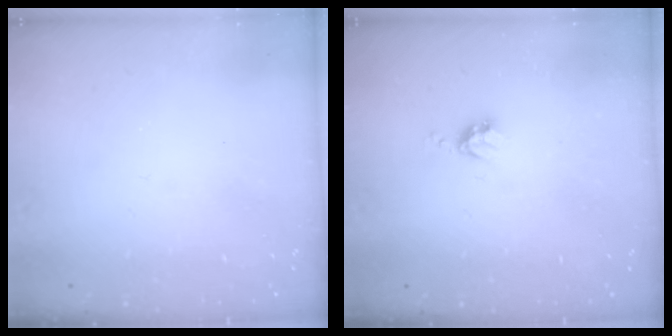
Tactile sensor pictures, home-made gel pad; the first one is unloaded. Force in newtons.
{"total": 3.8, "press": 3.8, "slide": 0.5}